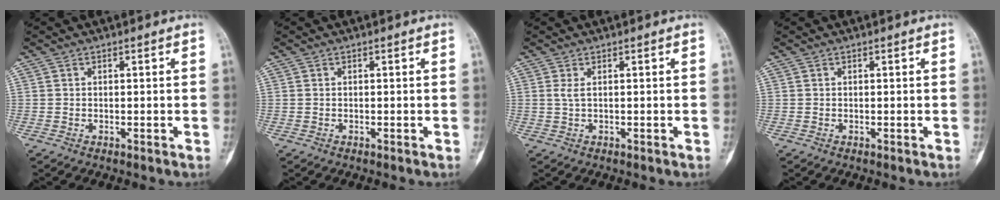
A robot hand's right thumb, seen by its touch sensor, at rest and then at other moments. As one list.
[{"total": 0.0}, {"total": 1.2, "force": [0.2, 0.3, 1.1], "torque": [-0.028, 0.004, 0.008]}, {"total": 0.0}]